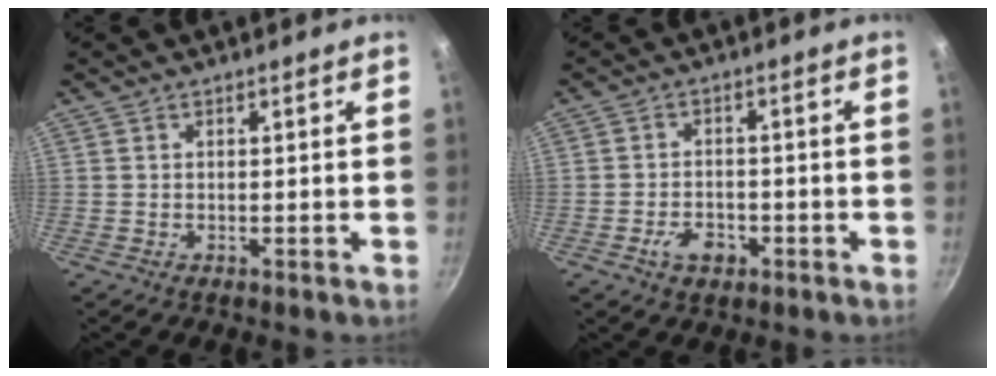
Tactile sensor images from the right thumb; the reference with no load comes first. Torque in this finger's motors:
{"motor_torque": [0.25, -0.07, -0.19, -0.02, 0.02]}